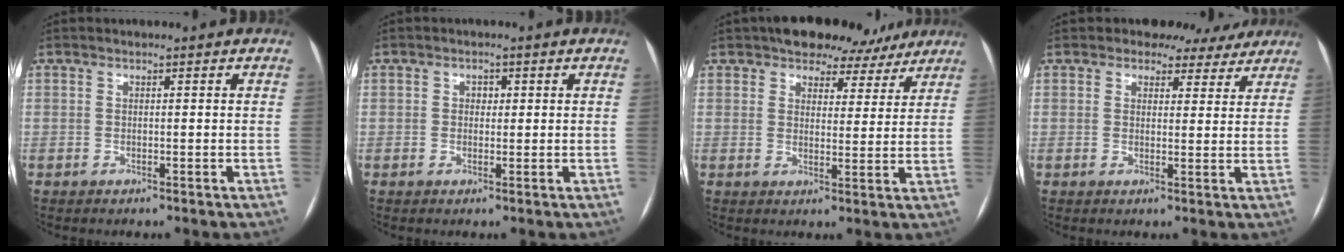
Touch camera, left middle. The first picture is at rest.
{"total": 1.4, "force": [0.3, 1.1, 0.8], "torque": [-0.010, 0.004, 0.004]}
{"total": 10.6, "force": [8.7, 5.2, 3.3], "torque": [-0.018, 0.017, 0.105]}
{"total": 6.1, "force": [5.1, 3.3, 0.7], "torque": [0.002, 0.005, 0.049]}